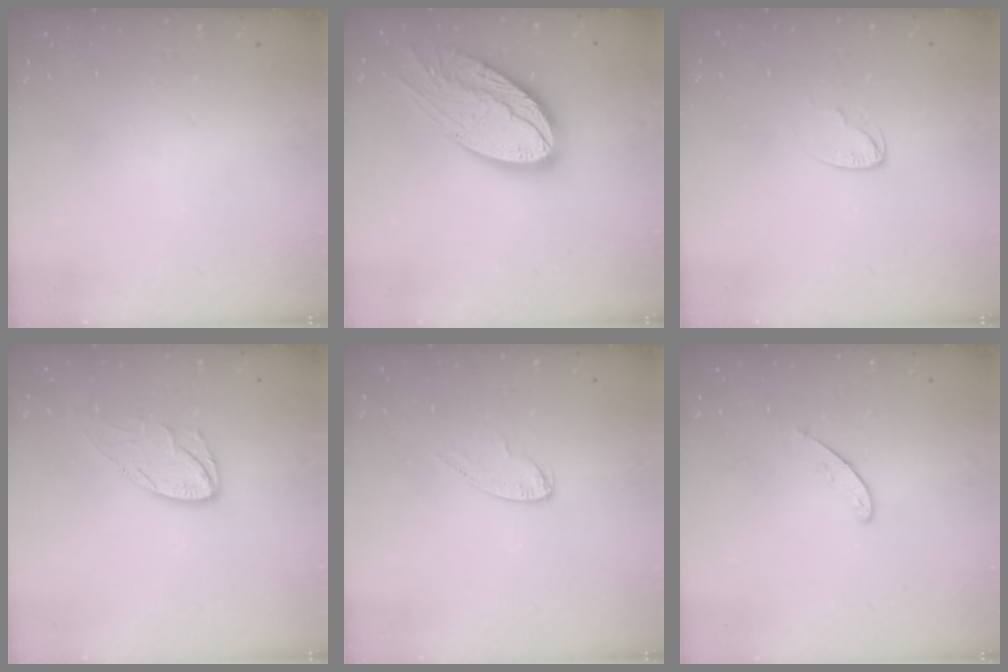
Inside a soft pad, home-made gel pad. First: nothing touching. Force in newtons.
{"total": 23.0, "press": 22.9, "slide": 2.4}
{"total": 3.7, "press": 3.7, "slide": 0.3}
{"total": 9.3, "press": 9.3, "slide": 0.5}
{"total": 6.6, "press": 6.6, "slide": 0.6}
{"total": 5.1, "press": 5.0, "slide": 0.4}